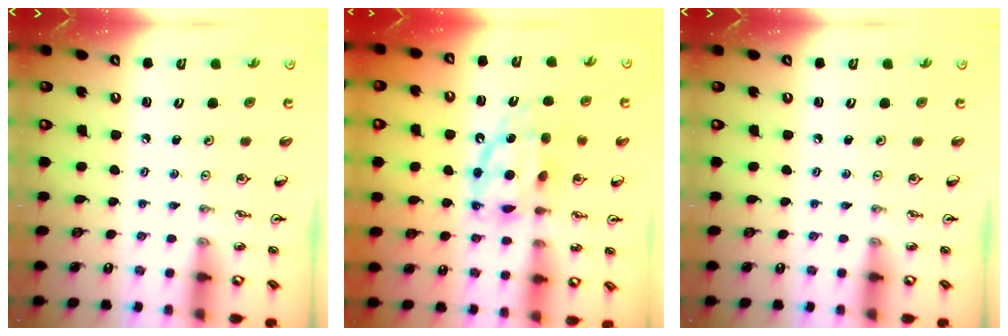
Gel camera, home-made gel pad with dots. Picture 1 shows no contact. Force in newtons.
{"total": 12.0, "press": 12.0, "slide": 1.2}
{"total": 0.0}